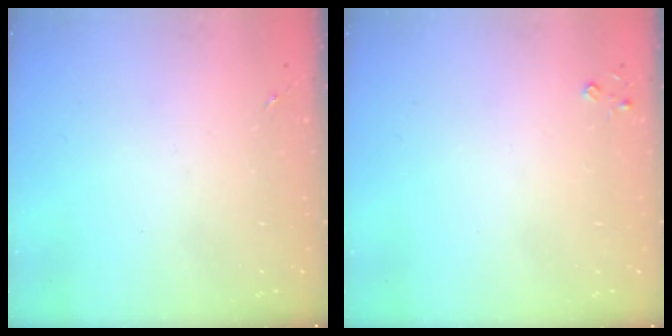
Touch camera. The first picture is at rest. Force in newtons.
{"total": 2.3, "press": 2.3, "slide": 0.3}